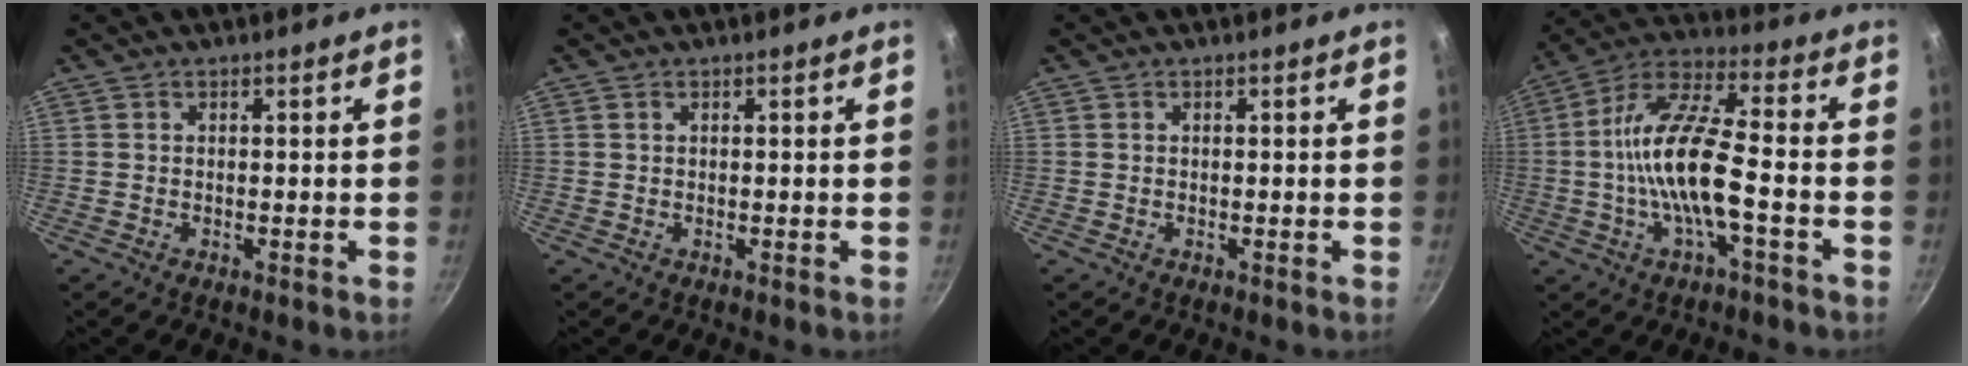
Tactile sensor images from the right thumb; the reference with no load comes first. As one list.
[{"total": 0.0}, {"total": 0.0}, {"total": 14.5, "force": [-2.8, 4.4, 13.5], "torque": [-0.262, 0.037, -0.066]}]